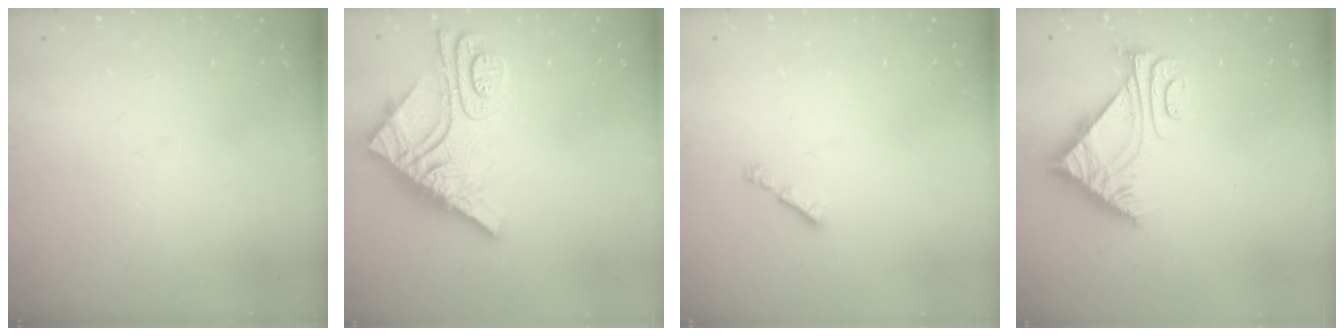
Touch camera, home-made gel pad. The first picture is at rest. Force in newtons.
{"total": 12.6, "press": 12.5, "slide": 1.2}
{"total": 1.9, "press": 1.8, "slide": 0.6}
{"total": 7.0, "press": 7.0, "slide": 0.3}